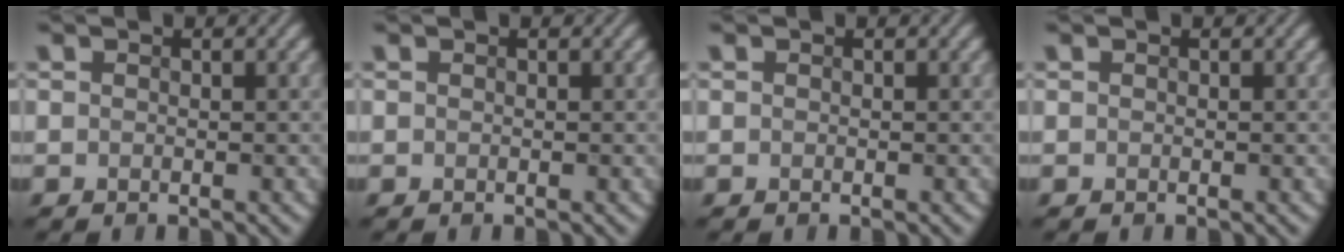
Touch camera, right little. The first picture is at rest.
{"total": 0.0}
{"total": 0.0}
{"total": 0.0}